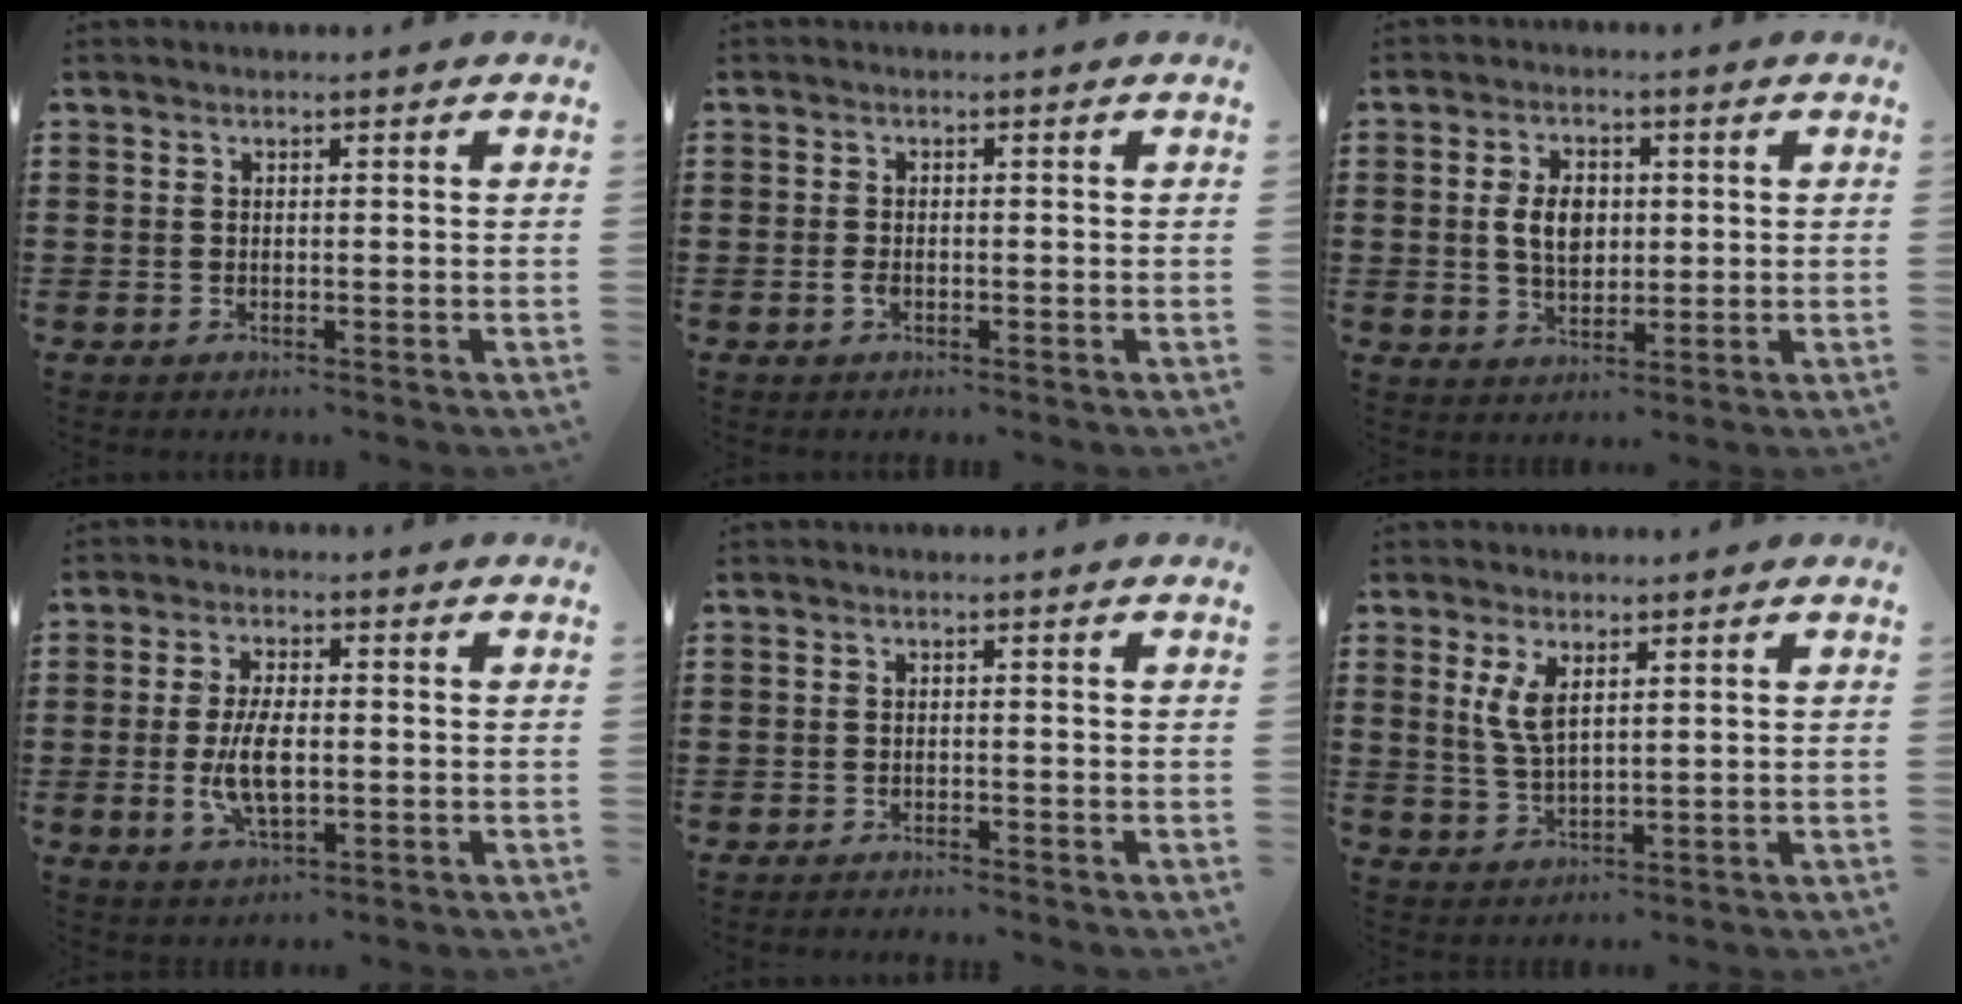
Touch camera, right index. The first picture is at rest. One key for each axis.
{"total": 1.2, "fx": -0.5, "fy": 0.5, "fz": 1.0, "tx": -0.029, "ty": -0.009, "tz": -0.010}
{"total": 5.5, "fx": 0.5, "fy": 3.6, "fz": 4.1, "tx": -0.087, "ty": 0.009, "tz": 0.002}
{"total": 6.9, "fx": -0.9, "fy": 3.0, "fz": 6.2, "tx": -0.135, "ty": -0.006, "tz": -0.021}
{"total": 1.1, "fx": -1.1, "fy": -0.1, "fz": 0.1, "tx": -0.004, "ty": 0.001, "tz": -0.023}
{"total": 4.3, "fx": 1.7, "fy": 1.7, "fz": 3.5, "tx": -0.082, "ty": 0.002, "tz": 0.027}